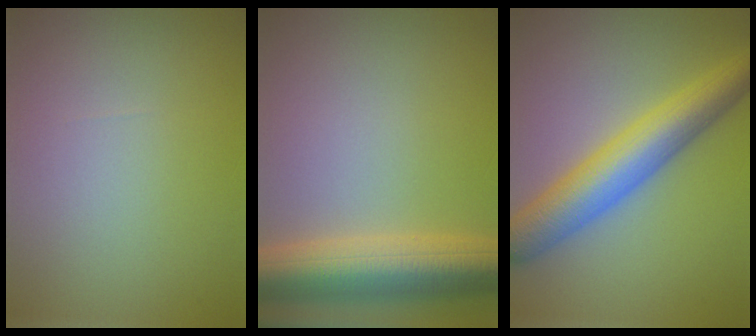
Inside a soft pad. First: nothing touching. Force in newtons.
{"total": 8.0, "press": 7.9, "slide": 0.3}
{"total": 7.1, "press": 7.1, "slide": 0.2}